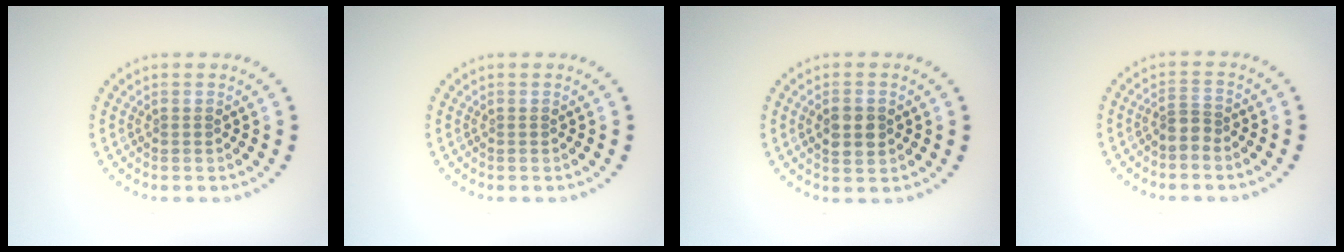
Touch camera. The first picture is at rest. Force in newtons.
{"total": 0.0}
{"total": 2.5, "press": 2.4, "slide": 0.2}
{"total": 1.4, "press": 1.0, "slide": 1.0}